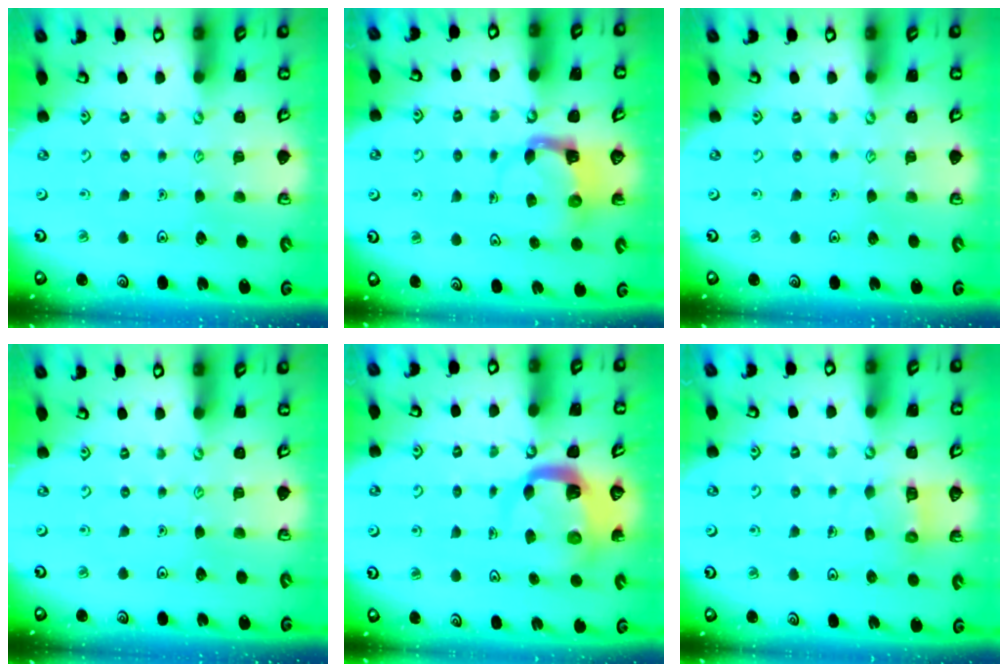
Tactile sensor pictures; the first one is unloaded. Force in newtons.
{"total": 3.8, "press": 3.8, "slide": 0.7}
{"total": 0.0}
{"total": 0.0}
{"total": 5.7, "press": 5.7, "slide": 0.8}
{"total": 6.3, "press": 6.3, "slide": 0.6}